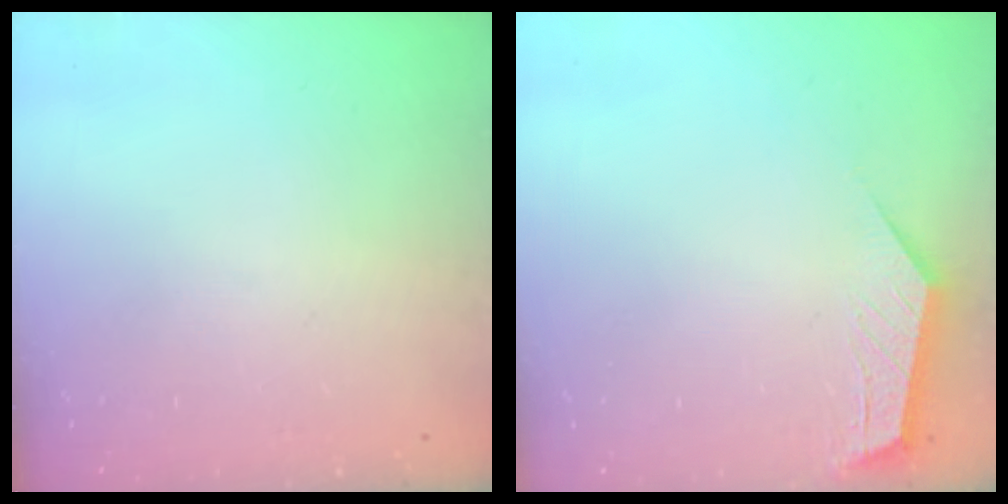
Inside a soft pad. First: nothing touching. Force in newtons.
{"total": 2.2, "press": 2.1, "slide": 0.4}